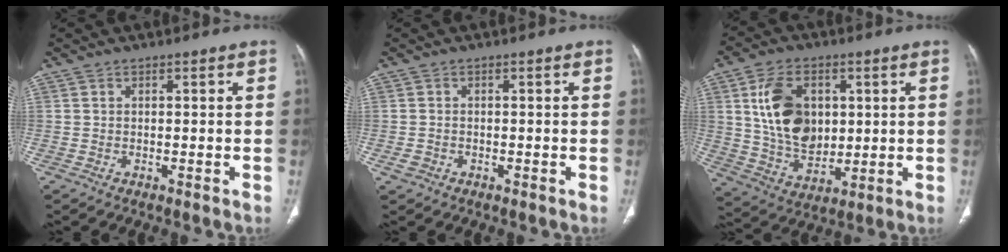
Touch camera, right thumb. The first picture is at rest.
{"total": 1.5, "force": [-0.6, 1.2, 0.6], "torque": [-0.014, 0.006, -0.009]}
{"total": 14.5, "force": [3.2, 9.8, 10.1], "torque": [-0.152, -0.017, 0.067]}